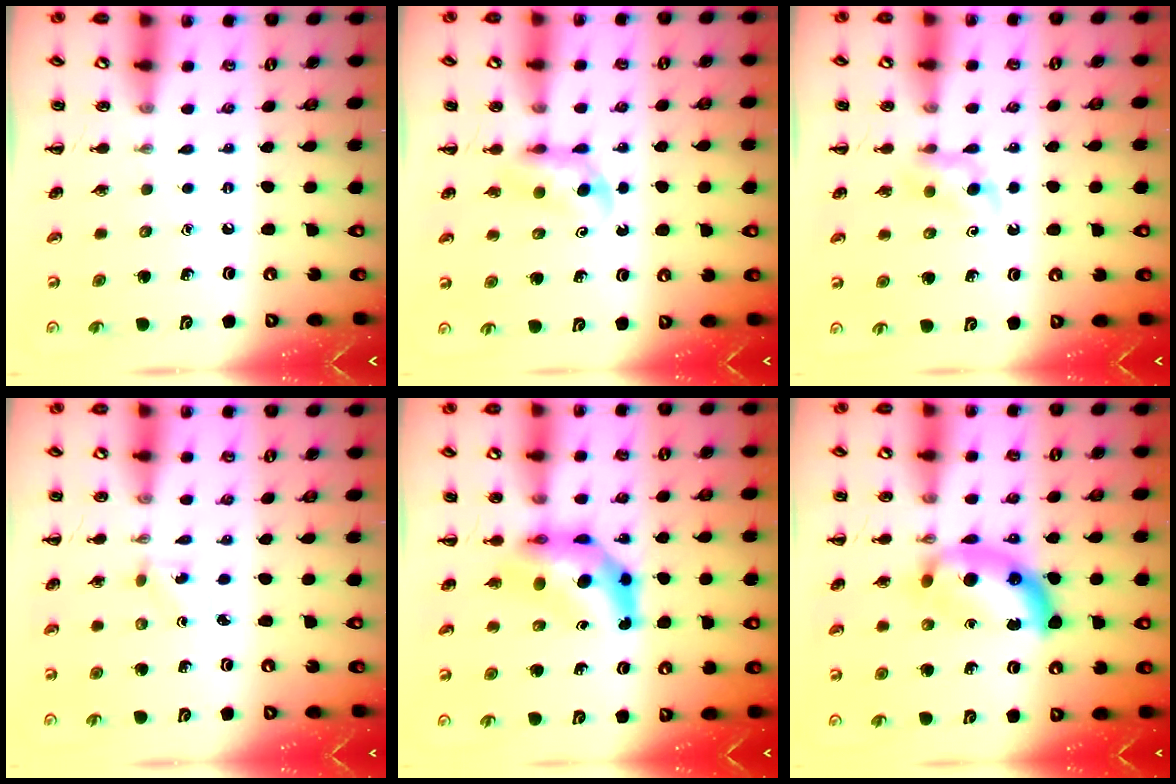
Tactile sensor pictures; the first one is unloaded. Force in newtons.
{"total": 4.1, "press": 4.0, "slide": 0.9}
{"total": 3.8, "press": 3.5, "slide": 1.6}
{"total": 1.2, "press": 1.1, "slide": 0.5}
{"total": 7.6, "press": 7.2, "slide": 2.3}
{"total": 12.7, "press": 12.7, "slide": 0.4}